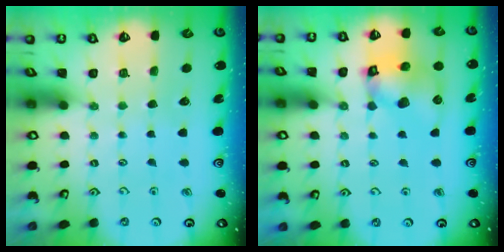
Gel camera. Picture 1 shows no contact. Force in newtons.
{"total": 10.7, "press": 10.6, "slide": 1.4}